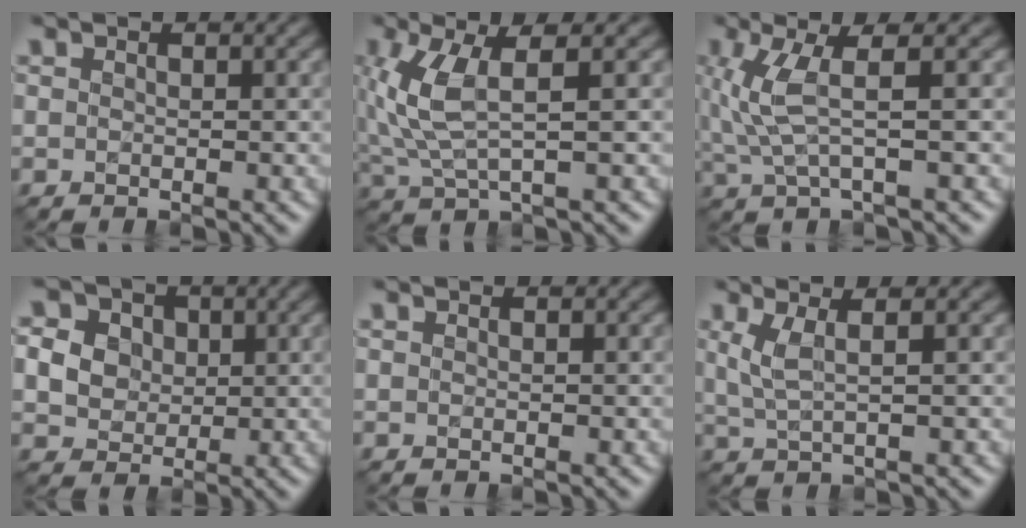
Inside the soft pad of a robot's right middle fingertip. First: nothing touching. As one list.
[{"total": 5.2, "force": [1.2, 1.7, 4.8], "torque": [-0.125, -0.002, 0.029]}, {"total": 4.3, "force": [1.0, 0.9, 4.1], "torque": [-0.106, 0.001, 0.024]}, {"total": 9.3, "force": [3.5, 7.6, 4.1], "torque": [-0.094, 0.033, 0.051]}, {"total": 0.0}, {"total": 2.6, "force": [0.9, 0.8, 2.4], "torque": [-0.046, -0.002, 0.019]}]